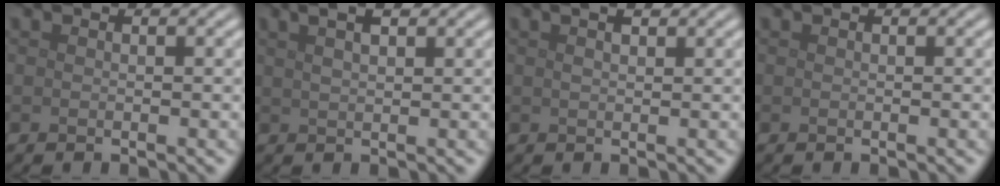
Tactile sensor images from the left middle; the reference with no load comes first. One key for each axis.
{"total": 4.2, "fx": 2.6, "fy": 1.6, "fz": 2.9, "tx": -0.038, "ty": 0.020, "tz": 0.023}
{"total": 2.3, "fx": 1.5, "fy": 0.8, "fz": 1.5, "tx": -0.013, "ty": 0.003, "tz": 0.009}
{"total": 0.0}